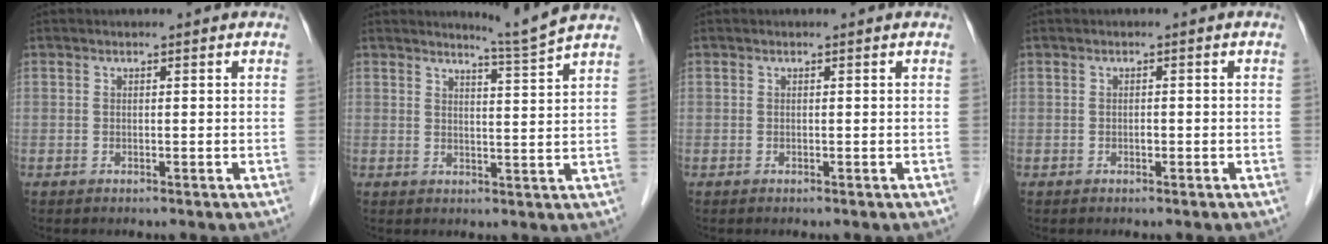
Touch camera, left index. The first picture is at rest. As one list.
[{"total": 4.3, "force": [3.7, -2.3, 0.1], "torque": [-0.019, -0.040, 0.058]}, {"total": 0.0}, {"total": 0.6, "force": [-0.4, 0.3, 0.3], "torque": [-0.005, -0.001, -0.007]}]